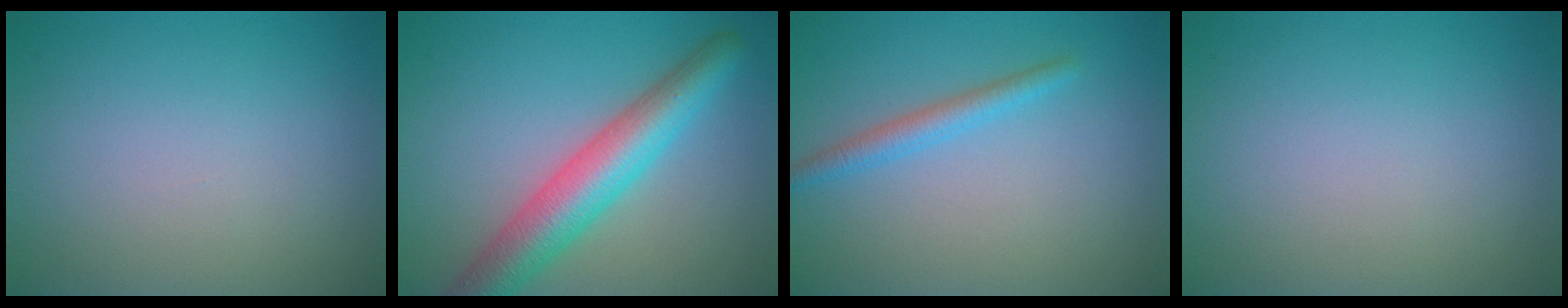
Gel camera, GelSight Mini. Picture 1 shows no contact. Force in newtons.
{"total": 6.6, "press": 6.6, "slide": 0.2}
{"total": 2.0, "press": 2.0, "slide": 0.1}
{"total": 0.0}